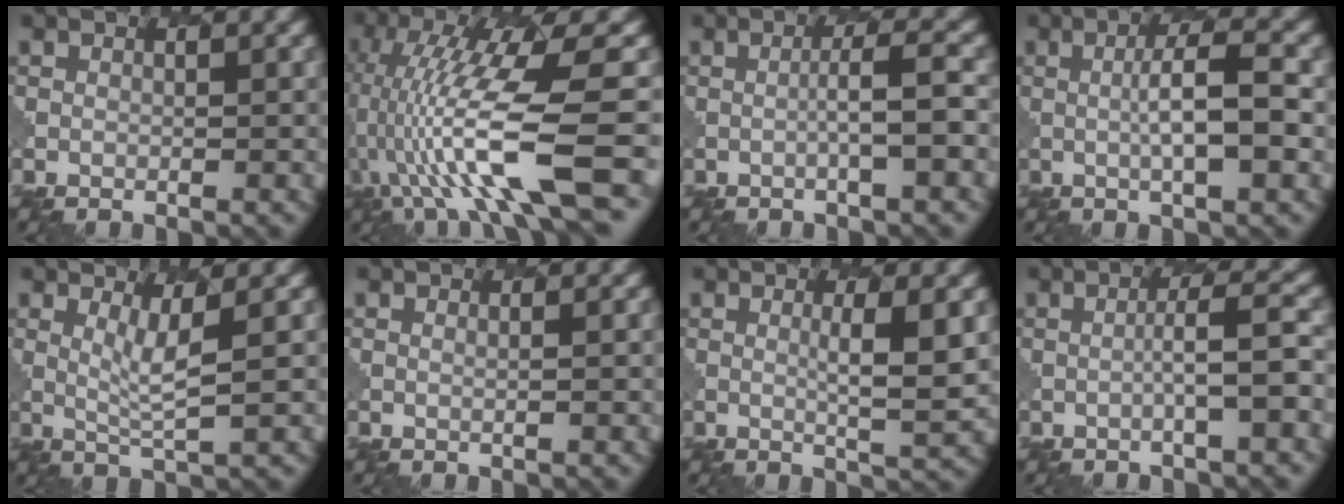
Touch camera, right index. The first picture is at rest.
{"total": 12.0, "force": [-1.8, 2.7, 11.6], "torque": [-0.222, 0.005, -0.023]}
{"total": 2.7, "force": [-0.2, 0.2, 2.7], "torque": [-0.041, 0.010, -0.015]}
{"total": 4.7, "force": [0.5, 0.9, 4.6], "torque": [-0.080, 0.005, 0.006]}
{"total": 2.5, "force": [1.1, 0.3, 2.2], "torque": [-0.050, -0.011, 0.025]}
{"total": 0.9, "force": [0.6, 0.3, 0.6], "torque": [-0.009, -0.003, -0.002]}
{"total": 3.8, "force": [0.8, 0.6, 3.7], "torque": [-0.056, -0.003, 0.014]}
{"total": 2.9, "force": [-0.5, 0.2, 2.9], "torque": [-0.044, 0.014, -0.019]}